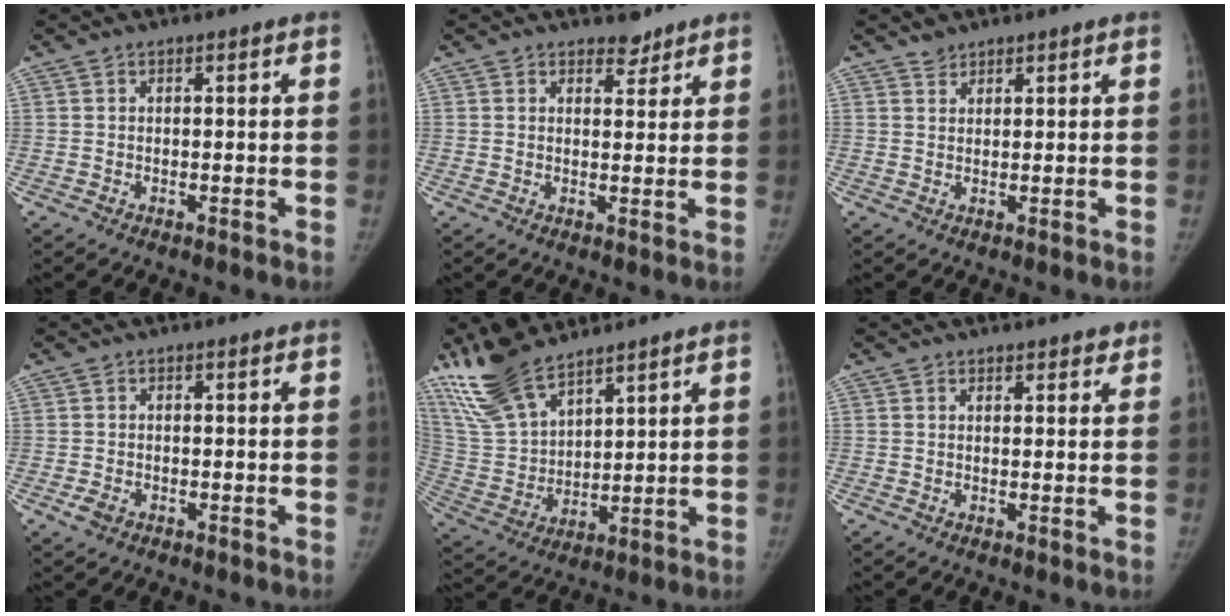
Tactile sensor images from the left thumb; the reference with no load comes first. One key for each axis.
{"total": 2.7, "fx": 2.3, "fy": 1.4, "fz": 0.5, "tx": 0.010, "ty": -0.016, "tz": 0.030}
{"total": 1.8, "fx": 1.6, "fy": 0.9, "fz": 0.1, "tx": 0.009, "ty": -0.008, "tz": 0.026}
{"total": 1.8, "fx": -0.7, "fy": 1.3, "fz": 1.0, "tx": -0.019, "ty": -0.001, "tz": -0.011}
{"total": 15.3, "fx": 12.1, "fy": 5.9, "fz": 7.3, "tx": -0.130, "ty": -0.048, "tz": 0.254}
{"total": 1.9, "fx": 1.6, "fy": 1.0, "fz": 0.4, "tx": 0.011, "ty": -0.008, "tz": 0.017}